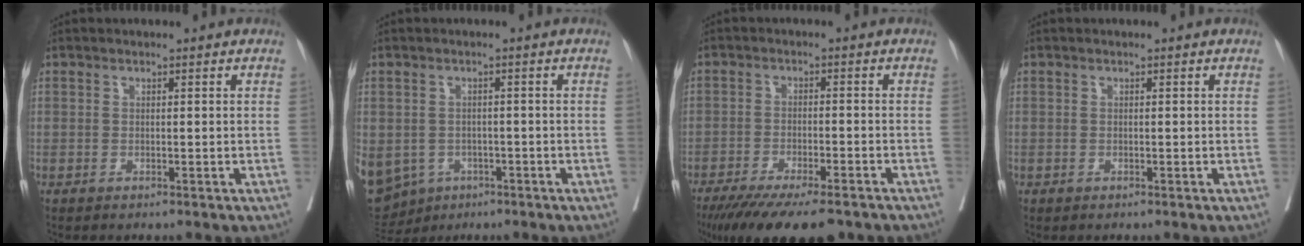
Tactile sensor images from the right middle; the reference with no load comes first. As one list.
[{"total": 22.2, "force": [-8.6, 18.5, 8.8], "torque": [-0.322, -0.014, -0.115]}, {"total": 14.7, "force": [-11.6, 3.1, 8.4], "torque": [-0.127, -0.028, -0.176]}, {"total": 0.0}]